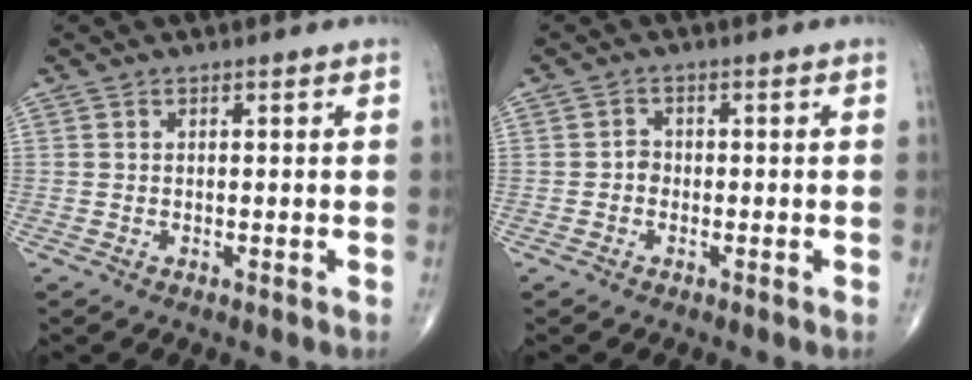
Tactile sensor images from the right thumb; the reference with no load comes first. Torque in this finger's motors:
{"motor_torque": [0.56, -0.43, 0.29, -0.15, 0.01]}